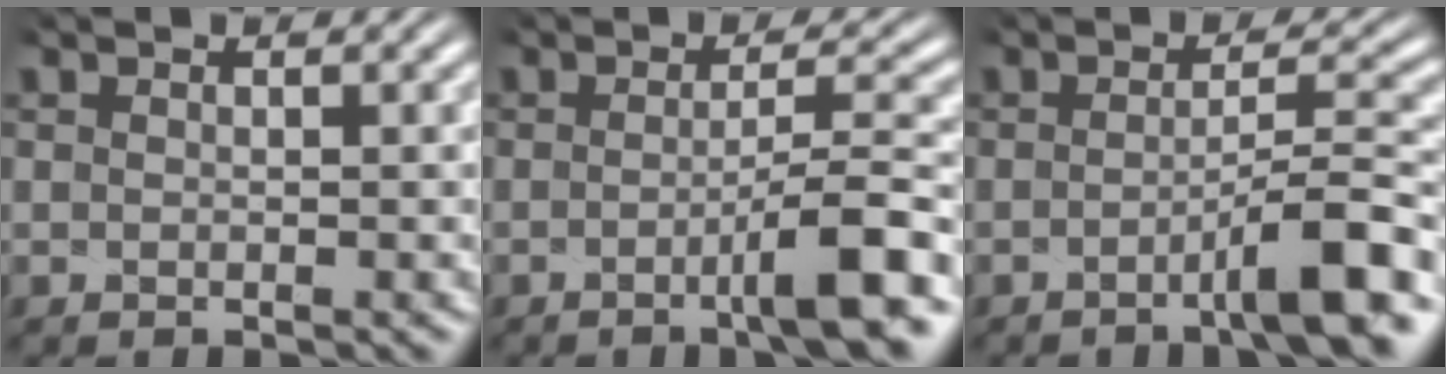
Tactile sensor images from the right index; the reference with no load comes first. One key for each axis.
{"total": 4.8, "fx": -2.3, "fy": 0.7, "fz": 4.1, "tx": -0.060, "ty": 0.009, "tz": -0.049}
{"total": 4.9, "fx": -2.8, "fy": 0.5, "fz": 4.0, "tx": -0.060, "ty": 0.009, "tz": -0.056}